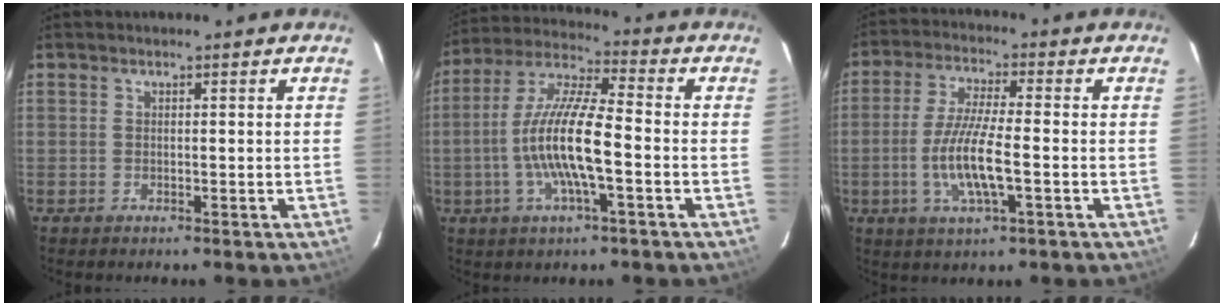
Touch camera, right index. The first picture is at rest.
{"total": 13.6, "force": [-3.1, 2.4, 13.0], "torque": [-0.260, 0.002, -0.063]}
{"total": 10.3, "force": [-2.6, 1.8, 9.9], "torque": [-0.196, -0.007, -0.051]}